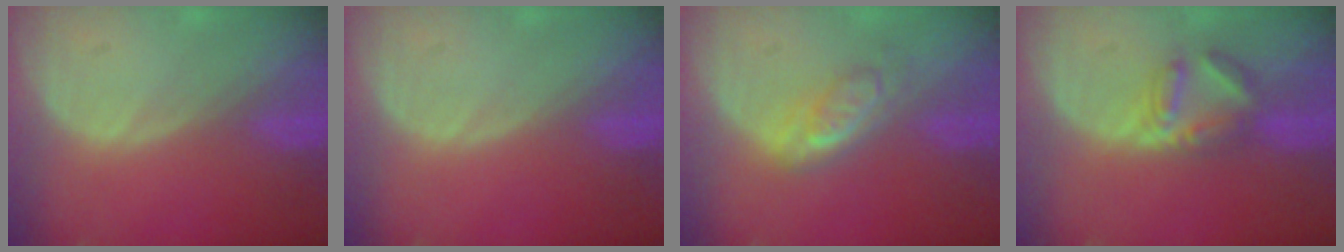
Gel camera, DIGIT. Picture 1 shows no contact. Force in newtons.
{"total": 0.0}
{"total": 4.9, "press": 4.6, "slide": 1.9}
{"total": 5.1, "press": 5.0, "slide": 1.1}